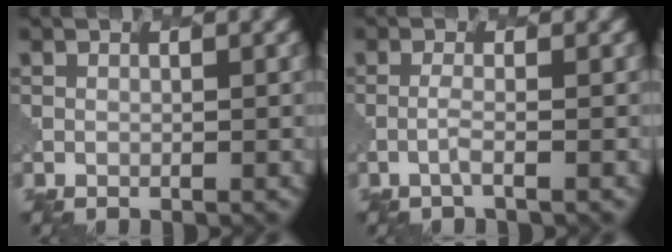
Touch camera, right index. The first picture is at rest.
{"total": 1.2, "force": [-0.4, 0.3, 1.1], "torque": [-0.016, 0.002, -0.017]}